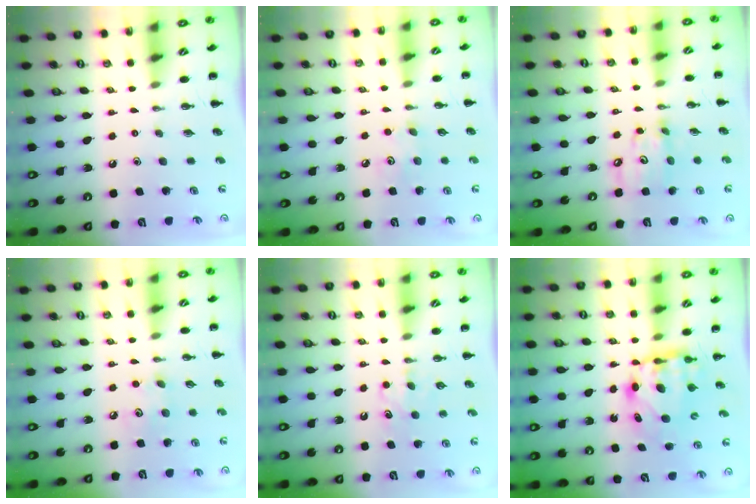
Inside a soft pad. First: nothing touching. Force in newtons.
{"total": 3.8, "press": 3.7, "slide": 0.9}
{"total": 7.7, "press": 7.6, "slide": 1.4}
{"total": 5.2, "press": 5.1, "slide": 1.1}
{"total": 5.0, "press": 4.8, "slide": 1.5}
{"total": 6.6, "press": 6.5, "slide": 1.2}